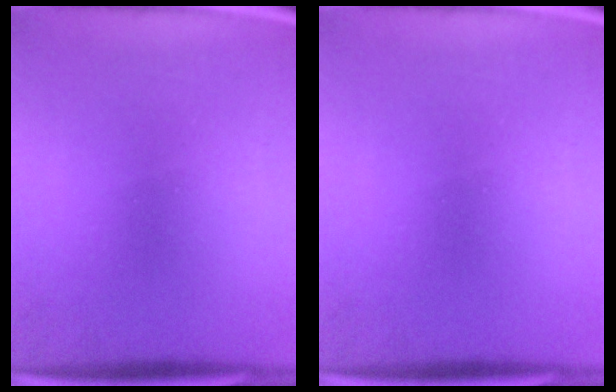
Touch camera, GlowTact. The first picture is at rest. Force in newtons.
{"total": 0.0}